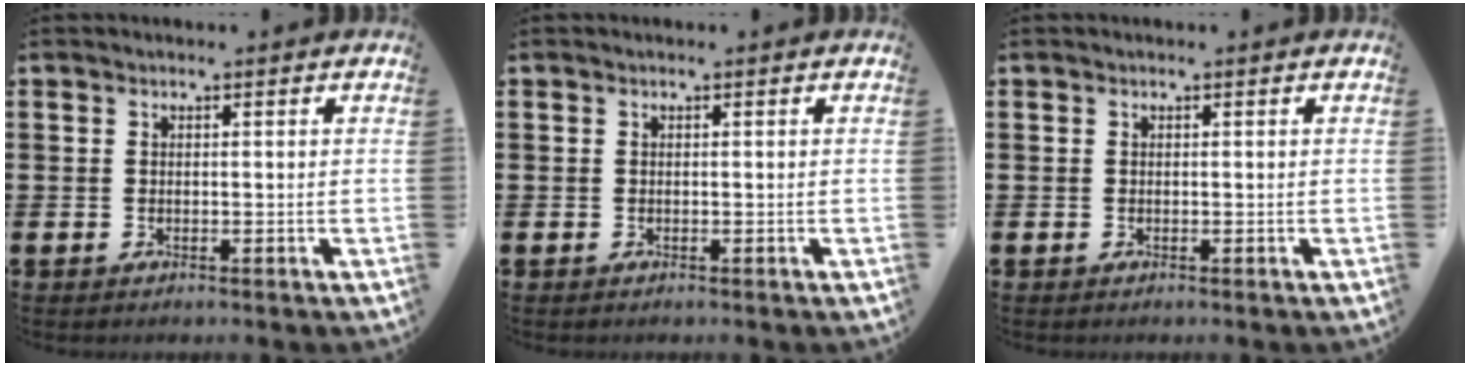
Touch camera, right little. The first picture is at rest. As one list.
[{"total": 0.0}, {"total": 0.0}]